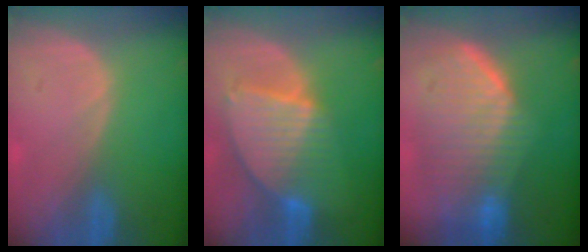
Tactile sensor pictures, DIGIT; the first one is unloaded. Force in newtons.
{"total": 8.5, "press": 7.5, "slide": 4.0}
{"total": 10.0, "press": 9.0, "slide": 4.4}